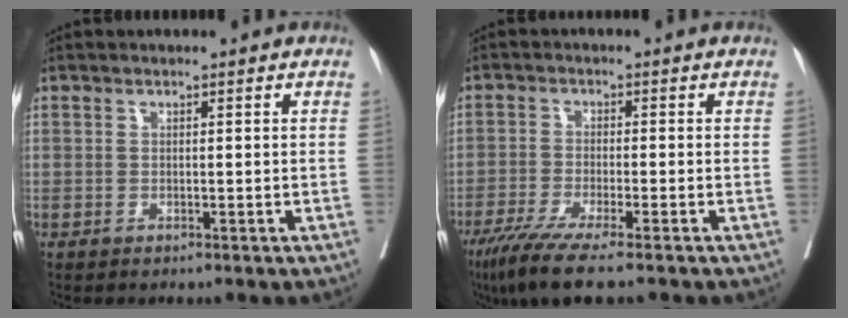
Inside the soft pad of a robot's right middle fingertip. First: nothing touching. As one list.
[{"total": 7.4, "force": [-5.3, -0.1, 5.2], "torque": [-0.090, -0.022, -0.092]}]